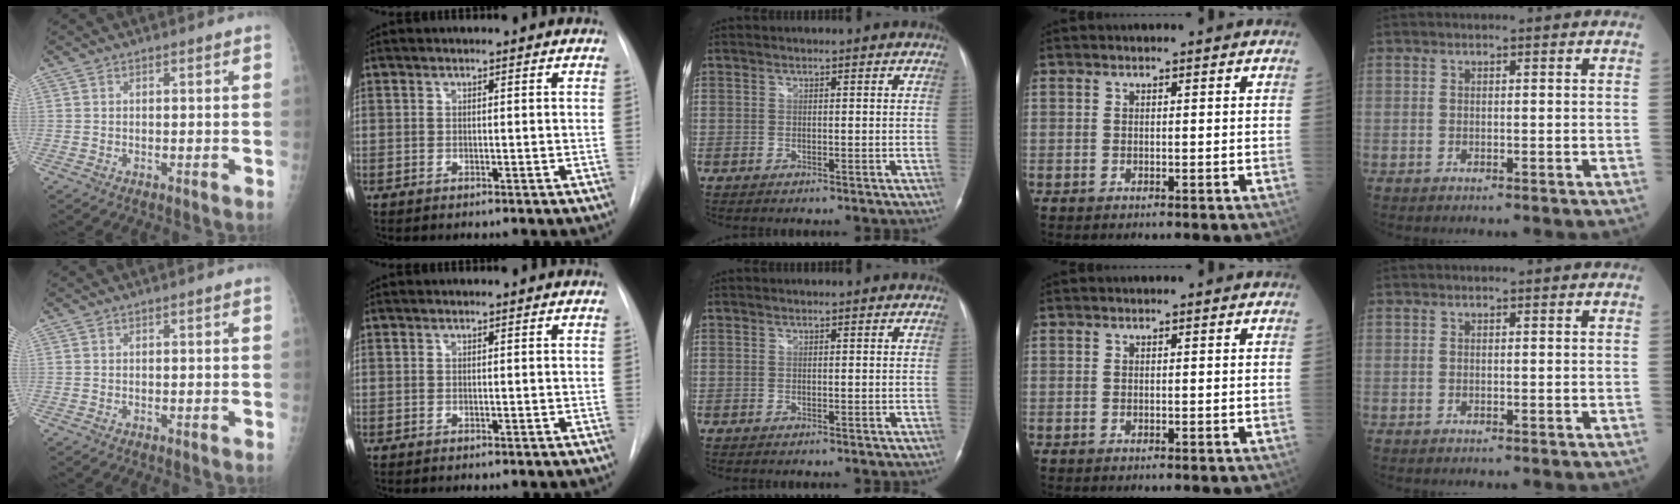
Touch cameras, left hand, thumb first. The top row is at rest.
{}